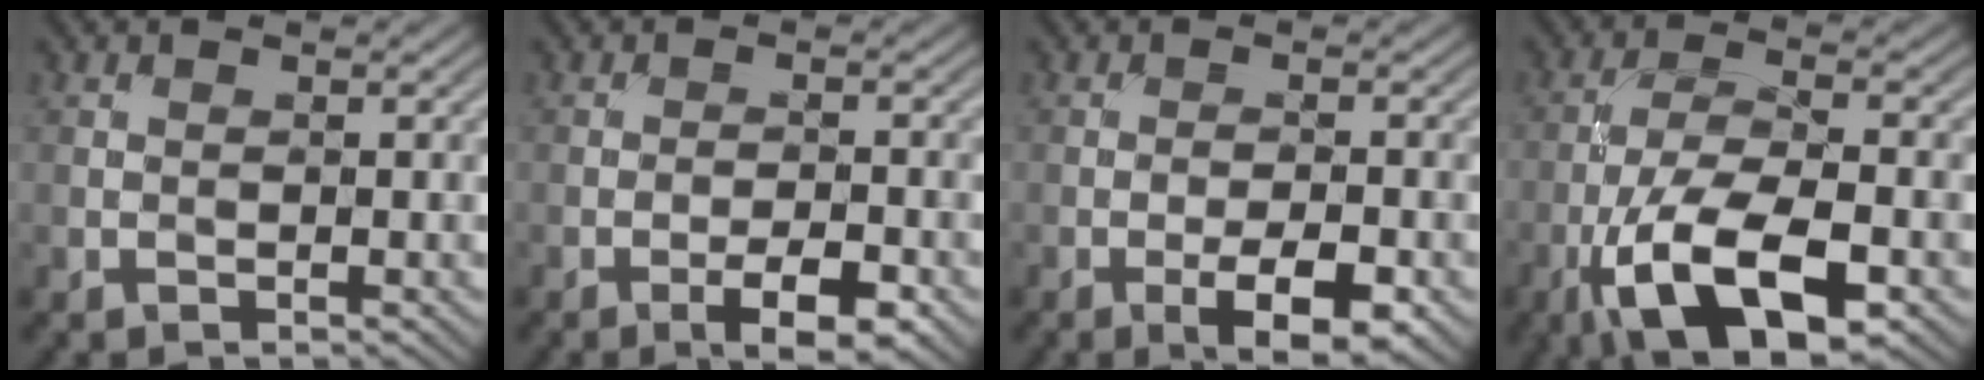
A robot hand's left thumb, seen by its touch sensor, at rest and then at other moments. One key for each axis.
{"total": 4.6, "fx": -2.6, "fy": 1.2, "fz": 3.7, "tx": -0.061, "ty": 0.006, "tz": -0.037}
{"total": 5.6, "fx": -2.7, "fy": 1.6, "fz": 4.6, "tx": -0.077, "ty": 0.001, "tz": -0.039}
{"total": 12.8, "fx": -6.2, "fy": 4.6, "fz": 10.2, "tx": -0.202, "ty": -0.010, "tz": -0.123}